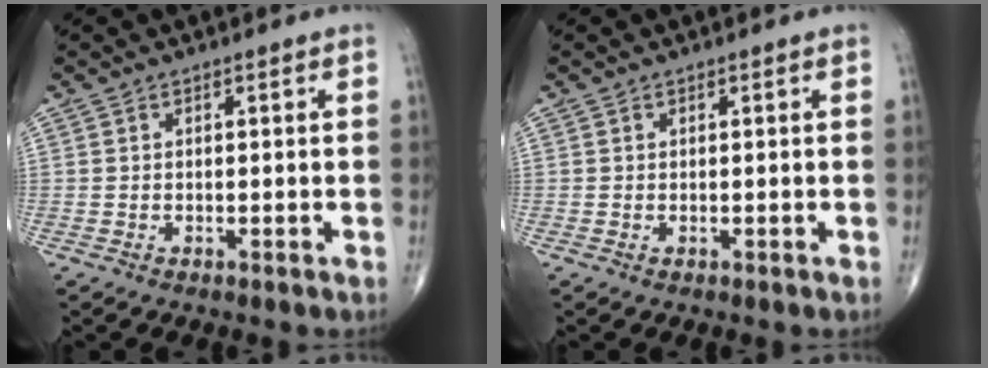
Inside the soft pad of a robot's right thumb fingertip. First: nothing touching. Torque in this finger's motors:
{"motor_torque": [0.05, -0.05, -0.13, -0.10, 0.02]}